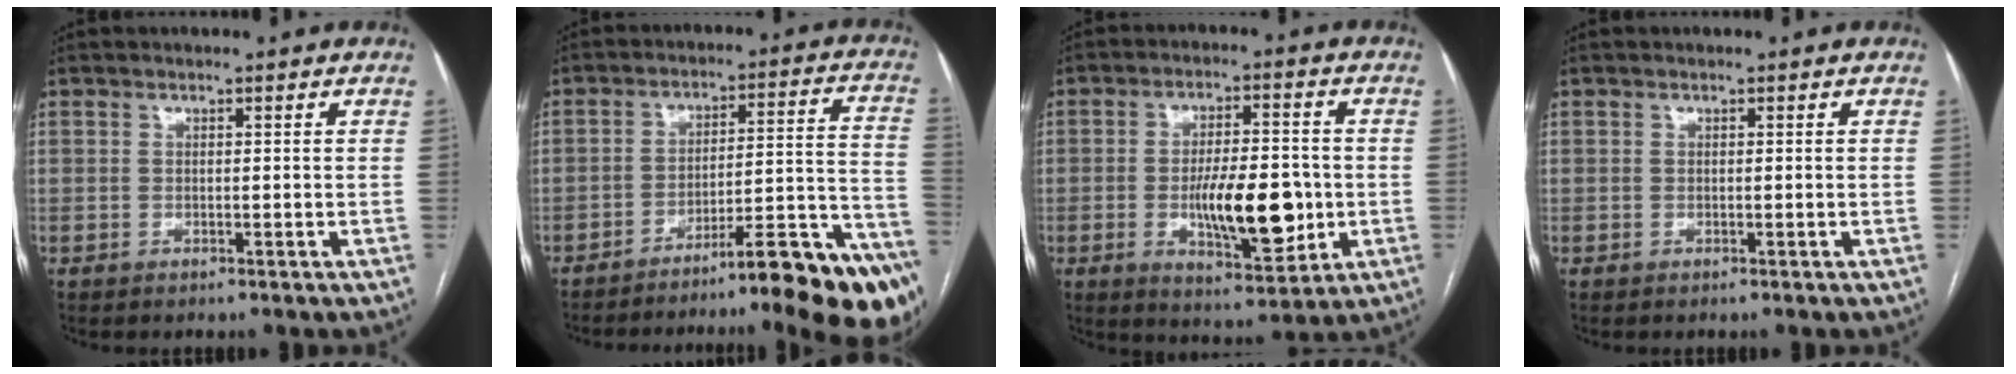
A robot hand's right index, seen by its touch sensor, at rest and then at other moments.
{"total": 19.3, "force": [-14.7, 0.5, 12.5], "torque": [-0.090, 0.038, -0.209]}
{"total": 12.1, "force": [-2.0, 3.9, 11.2], "torque": [-0.188, -0.005, -0.024]}
{"total": 0.0}